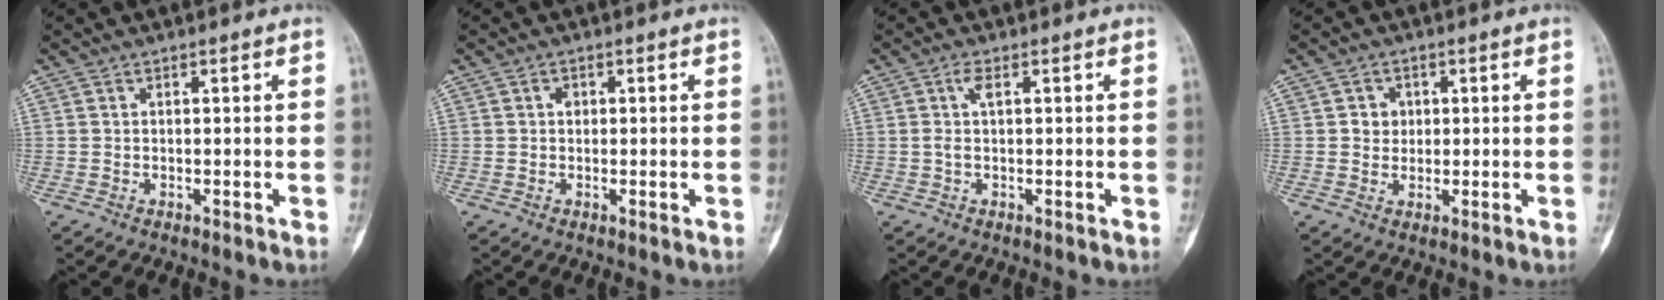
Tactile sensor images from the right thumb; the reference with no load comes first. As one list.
[{"total": 1.1, "force": [0.3, 0.9, 0.5], "torque": [-0.001, 0.003, 0.002]}, {"total": 2.3, "force": [0.6, 0.7, 2.1], "torque": [-0.051, 0.010, 0.012]}, {"total": 3.1, "force": [0.6, 2.8, 1.1], "torque": [0.003, 0.003, 0.006]}]